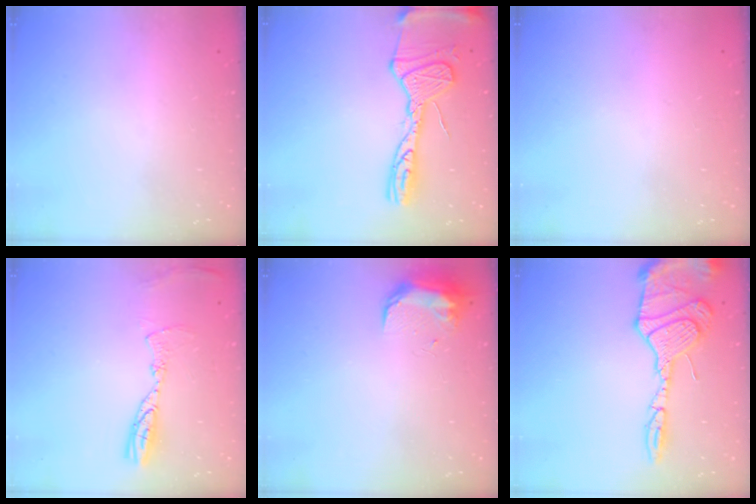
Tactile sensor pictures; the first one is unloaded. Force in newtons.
{"total": 16.8, "press": 16.7, "slide": 1.7}
{"total": 0.0}
{"total": 9.3, "press": 9.3, "slide": 0.9}
{"total": 8.7, "press": 8.7, "slide": 0.6}
{"total": 18.6, "press": 18.4, "slide": 3.1}